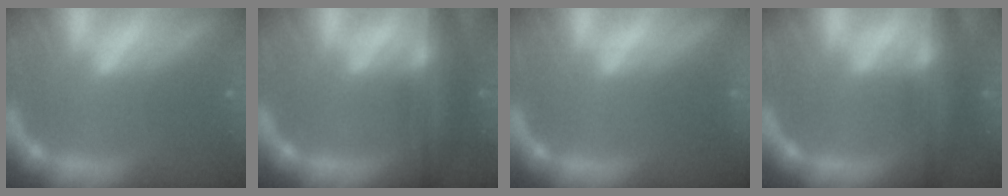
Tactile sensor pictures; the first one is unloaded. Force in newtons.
{"total": 7.5}
{"total": 7.9}
{"total": 7.0}